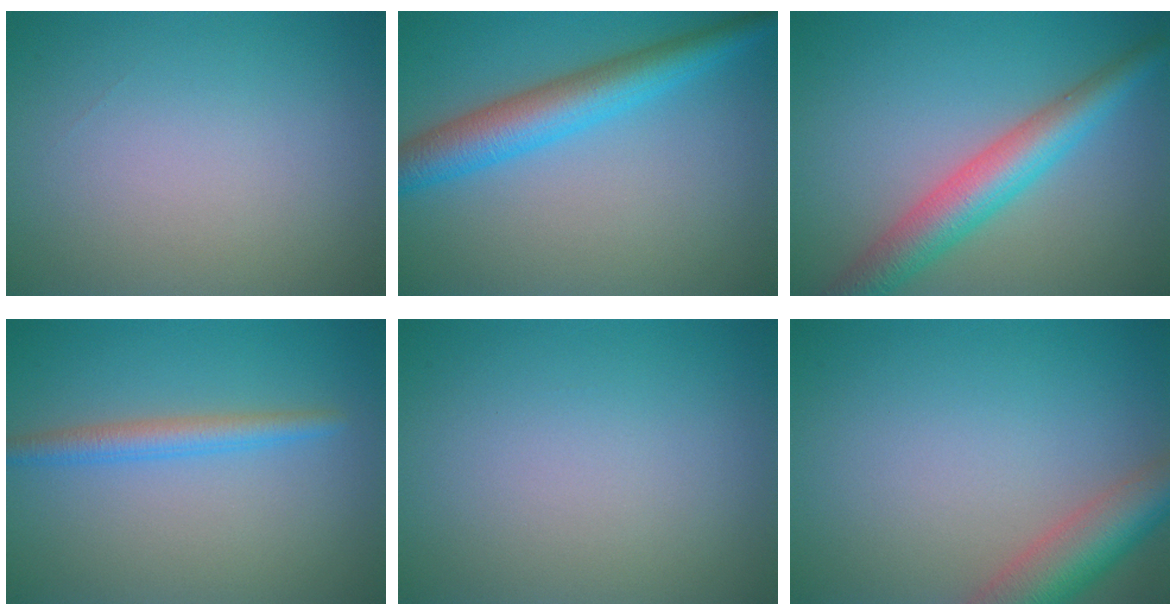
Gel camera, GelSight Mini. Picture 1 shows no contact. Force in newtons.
{"total": 5.6, "press": 5.6, "slide": 0.1}
{"total": 5.7, "press": 5.6, "slide": 0.2}
{"total": 2.4, "press": 2.4, "slide": 0.1}
{"total": 0.0}
{"total": 5.6, "press": 5.6, "slide": 0.3}